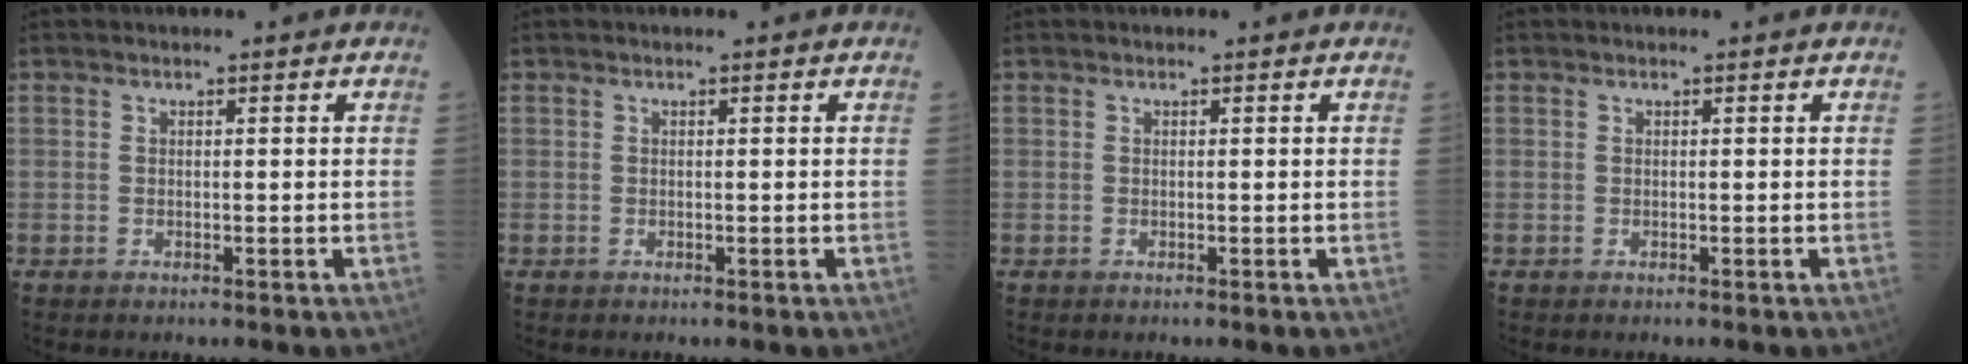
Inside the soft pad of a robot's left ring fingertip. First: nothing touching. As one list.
[{"total": 0.0}, {"total": 0.0}, {"total": 0.0}]